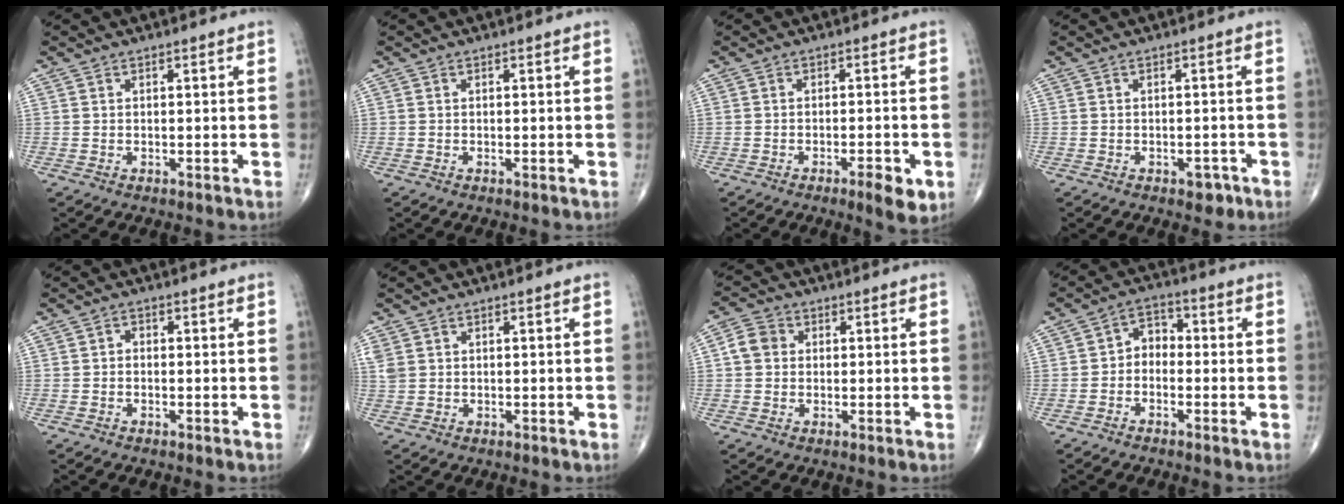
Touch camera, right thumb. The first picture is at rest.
{"total": 0.0}
{"total": 5.1, "force": [-2.3, 1.3, 4.3], "torque": [-0.064, 0.001, -0.032]}
{"total": 4.6, "force": [-2.6, 2.8, 2.6], "torque": [-0.012, 0.021, -0.028]}
{"total": 1.1, "force": [-0.3, 0.9, 0.6], "torque": [-0.001, 0.004, -0.009]}
{"total": 2.4, "force": [0.9, 1.9, 1.3], "torque": [-0.036, 0.007, 0.027]}
{"total": 4.4, "force": [0.4, 3.8, 2.1], "torque": [-0.031, 0.011, 0.001]}
{"total": 4.5, "force": [-1.0, 3.5, 2.8], "torque": [-0.025, 0.025, -0.034]}